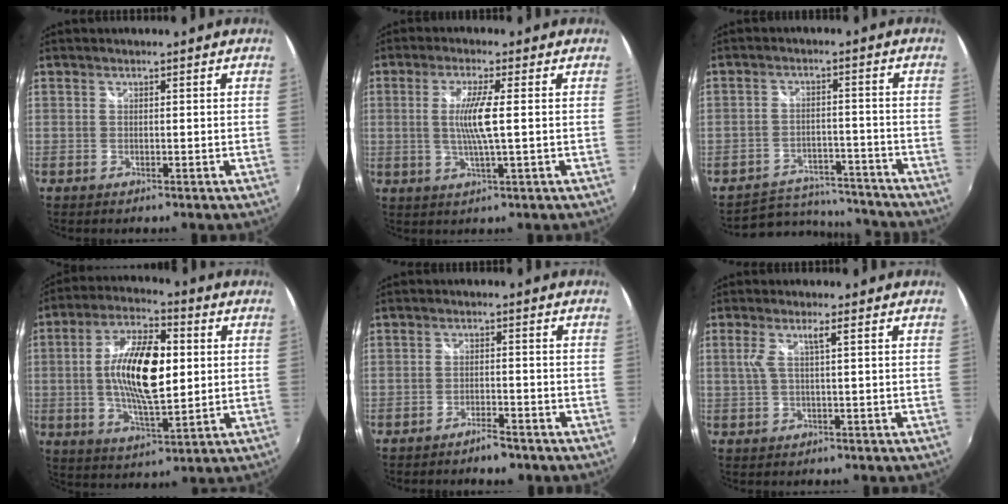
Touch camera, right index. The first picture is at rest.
{"total": 6.1, "force": [0.2, -0.3, 6.1], "torque": [-0.118, -0.007, 0.004]}
{"total": 11.8, "force": [-10.7, 4.9, 1.5], "torque": [-0.044, 0.033, -0.136]}
{"total": 15.4, "force": [1.1, 5.9, 14.2], "torque": [-0.266, 0.007, 0.016]}
{"total": 3.3, "force": [-2.9, 0.8, 1.4], "torque": [-0.038, -0.003, -0.046]}
{"total": 3.0, "force": [0.7, -0.3, 2.9], "torque": [-0.058, 0.001, 0.017]}